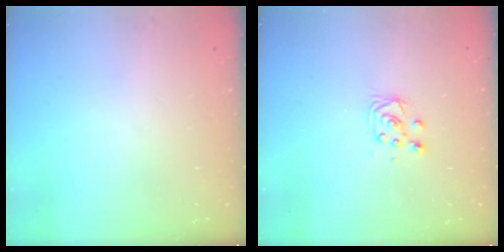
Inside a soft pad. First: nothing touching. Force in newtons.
{"total": 4.9, "press": 4.8, "slide": 0.5}